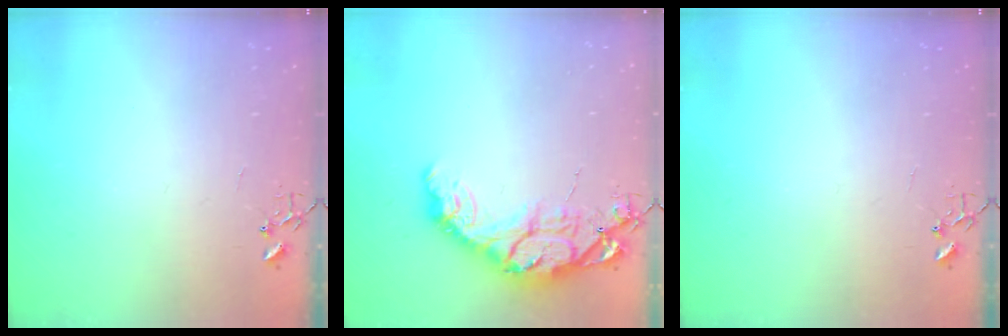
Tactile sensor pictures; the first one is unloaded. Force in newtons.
{"total": 14.8, "press": 14.8, "slide": 1.2}
{"total": 0.0}